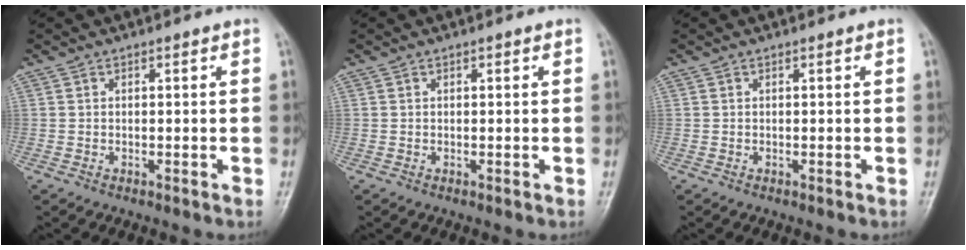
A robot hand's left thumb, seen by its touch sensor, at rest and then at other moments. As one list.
[{"total": 0.0}, {"total": 0.0}]